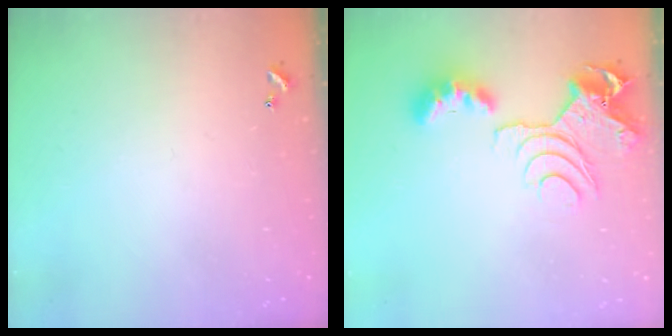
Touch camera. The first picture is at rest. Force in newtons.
{"total": 10.0, "press": 9.9, "slide": 1.2}